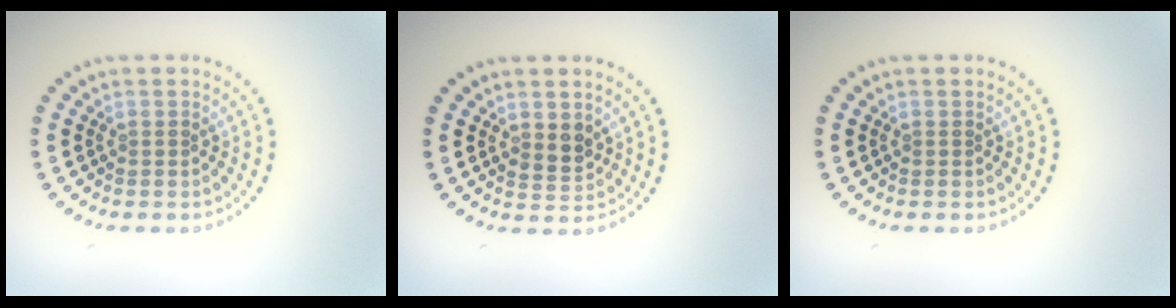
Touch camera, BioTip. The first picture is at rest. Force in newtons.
{"total": 1.9, "press": 1.8, "slide": 0.7}
{"total": 0.0}